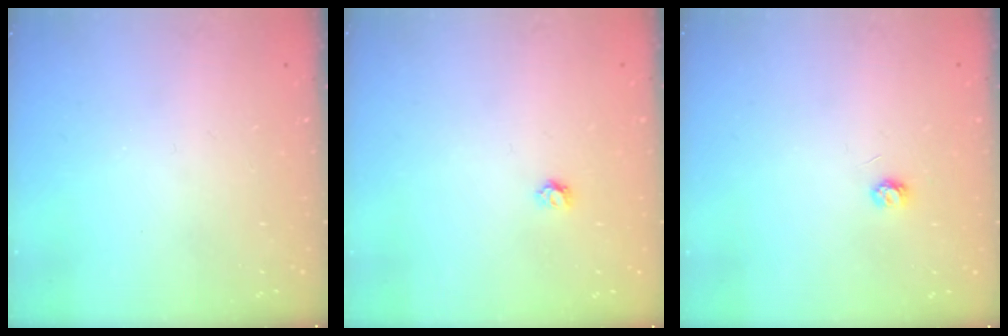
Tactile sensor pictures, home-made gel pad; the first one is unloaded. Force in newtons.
{"total": 3.7, "press": 3.6, "slide": 0.4}
{"total": 3.3, "press": 3.3, "slide": 0.2}